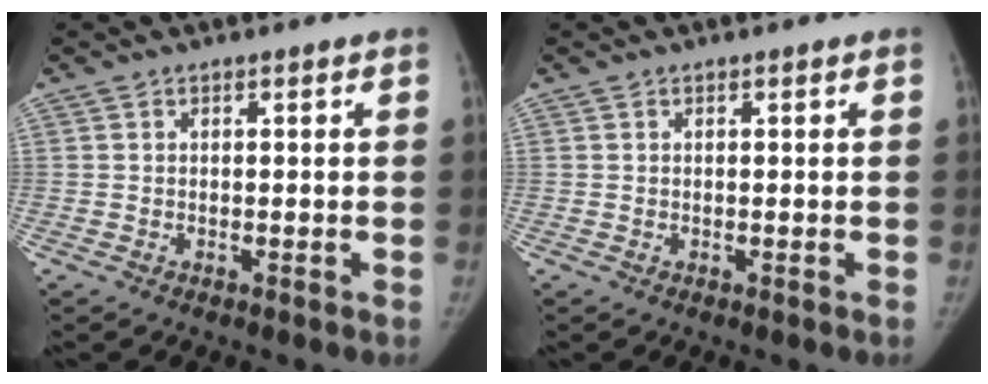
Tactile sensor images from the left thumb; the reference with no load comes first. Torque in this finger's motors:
{"motor_torque": [-0.01, -0.01, 0.03, 0.01, 0.00]}